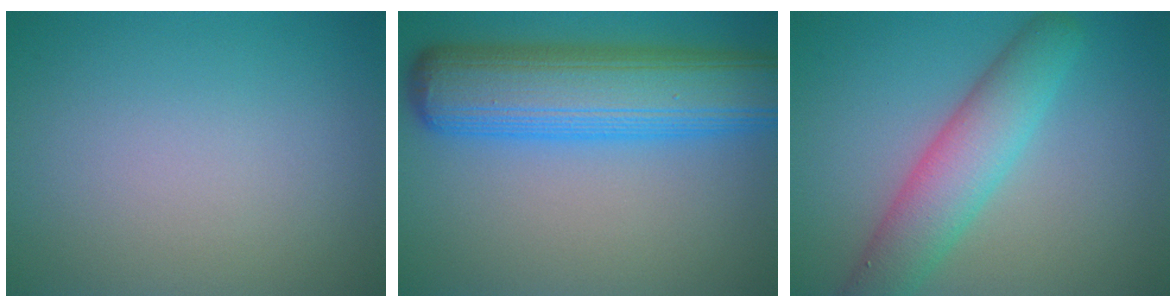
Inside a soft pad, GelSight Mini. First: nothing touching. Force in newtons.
{"total": 10.5, "press": 10.5, "slide": 0.4}
{"total": 5.5, "press": 5.5, "slide": 0.4}